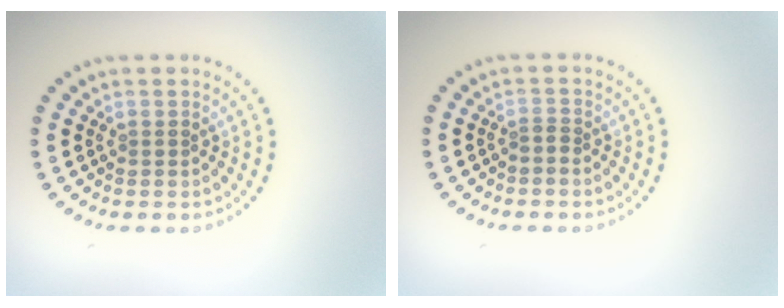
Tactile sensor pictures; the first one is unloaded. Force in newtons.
{"total": 0.6, "press": 0.4, "slide": 0.5}